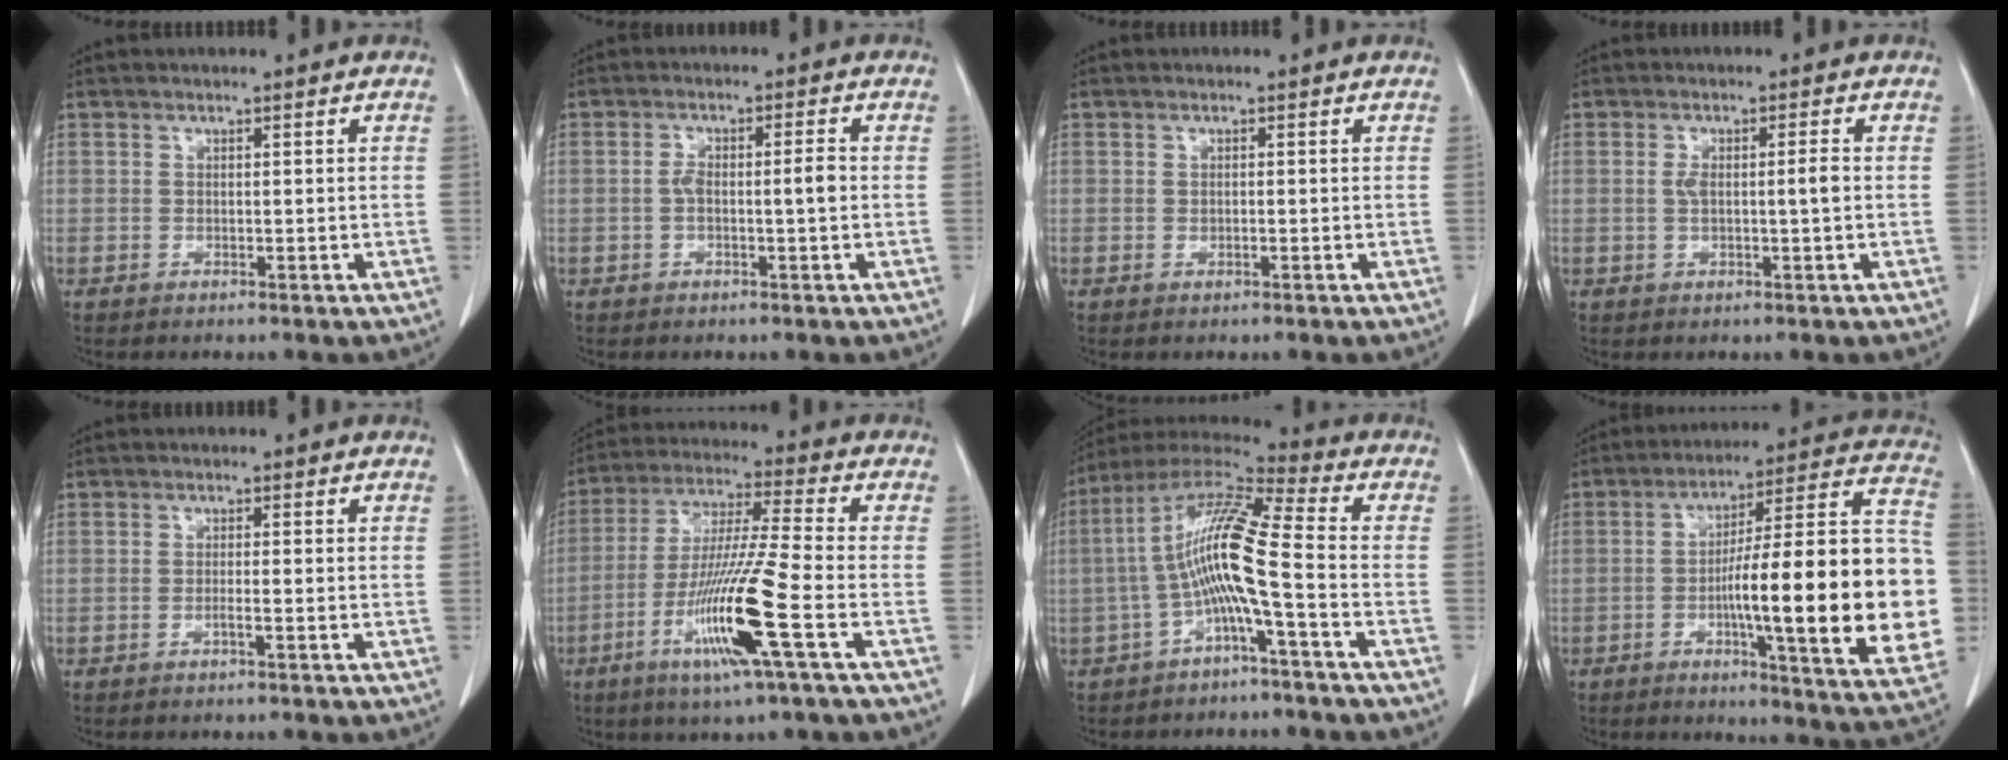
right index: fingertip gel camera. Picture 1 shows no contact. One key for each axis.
{"total": 3.8, "fx": -0.4, "fy": 0.7, "fz": 3.8, "tx": -0.071, "ty": 0.011, "tz": -0.004}
{"total": 0.5, "fx": -0.1, "fy": 0.1, "fz": 0.5, "tx": -0.010, "ty": -0.001, "tz": 0.001}
{"total": 3.3, "fx": 0.0, "fy": 0.3, "fz": 3.3, "tx": -0.063, "ty": 0.004, "tz": 0.002}
{"total": 1.0, "fx": -0.5, "fy": -0.2, "fz": 0.8, "tx": -0.013, "ty": 0.001, "tz": -0.009}
{"total": 14.5, "fx": -5.4, "fy": -1.0, "fz": 13.4, "tx": -0.269, "ty": -0.022, "tz": -0.107}
{"total": 11.8, "fx": -2.4, "fy": -0.1, "fz": 11.5, "tx": -0.226, "ty": 0.023, "tz": -0.056}
{"total": 26.6, "fx": -3.8, "fy": 2.5, "fz": 26.2, "tx": -0.299, "ty": 0.018, "tz": -0.058}